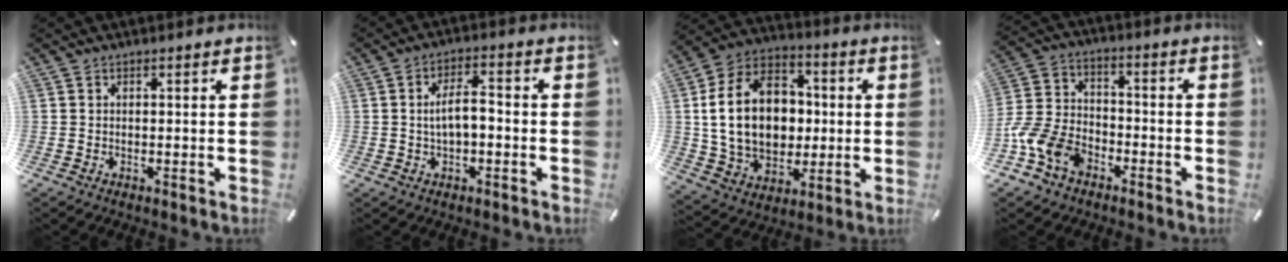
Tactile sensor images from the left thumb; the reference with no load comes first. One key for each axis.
{"total": 6.2, "fx": -0.3, "fy": 3.1, "fz": 5.3, "tx": -0.089, "ty": 0.012, "tz": -0.007}
{"total": 19.5, "fx": 0.6, "fy": 15.1, "fz": 12.3, "tx": -0.257, "ty": 0.007, "tz": 0.015}
{"total": 11.9, "fx": -6.8, "fy": 8.1, "fz": 5.4, "tx": -0.118, "ty": 0.040, "tz": -0.126}